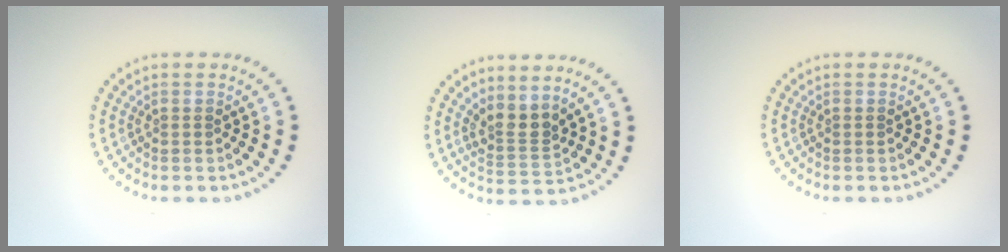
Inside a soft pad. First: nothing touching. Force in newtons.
{"total": 2.7, "press": 1.9, "slide": 1.9}
{"total": 0.0}